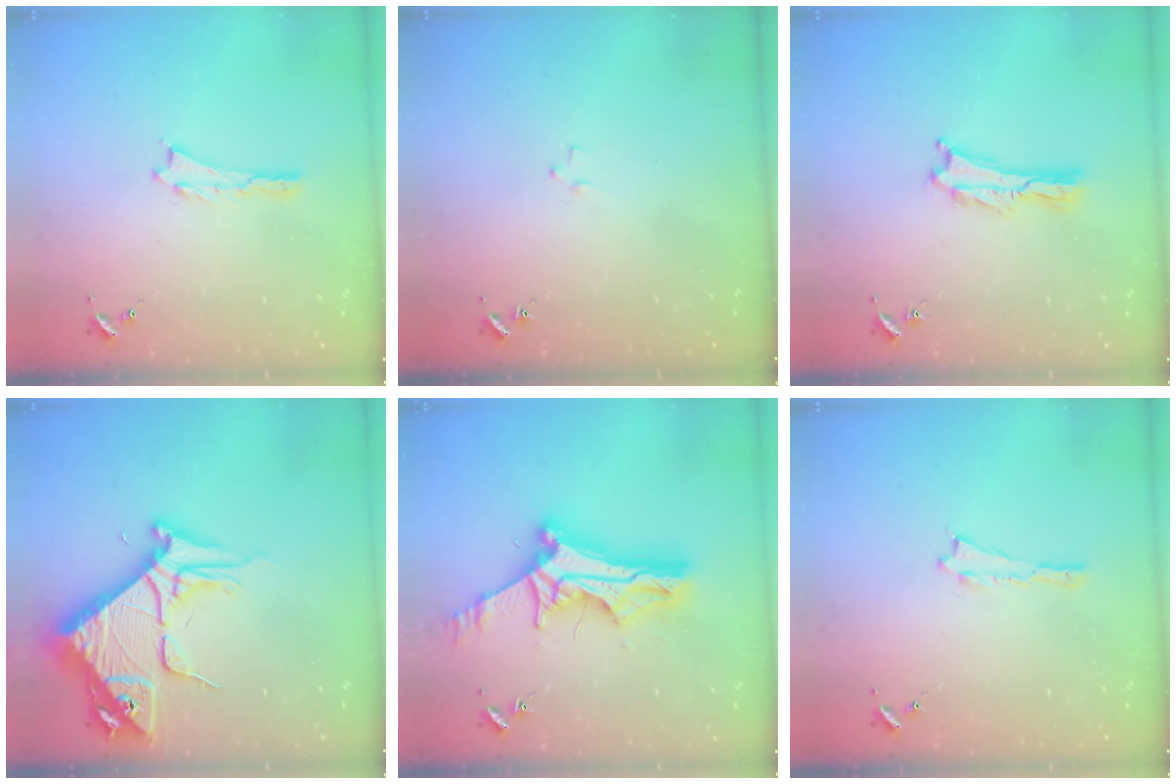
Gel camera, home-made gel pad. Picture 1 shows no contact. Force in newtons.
{"total": 1.2, "press": 1.2, "slide": 0.2}
{"total": 0.7, "press": 0.7, "slide": 0.2}
{"total": 9.0, "press": 8.9, "slide": 1.2}
{"total": 12.6, "press": 12.6, "slide": 1.0}
{"total": 0.0}